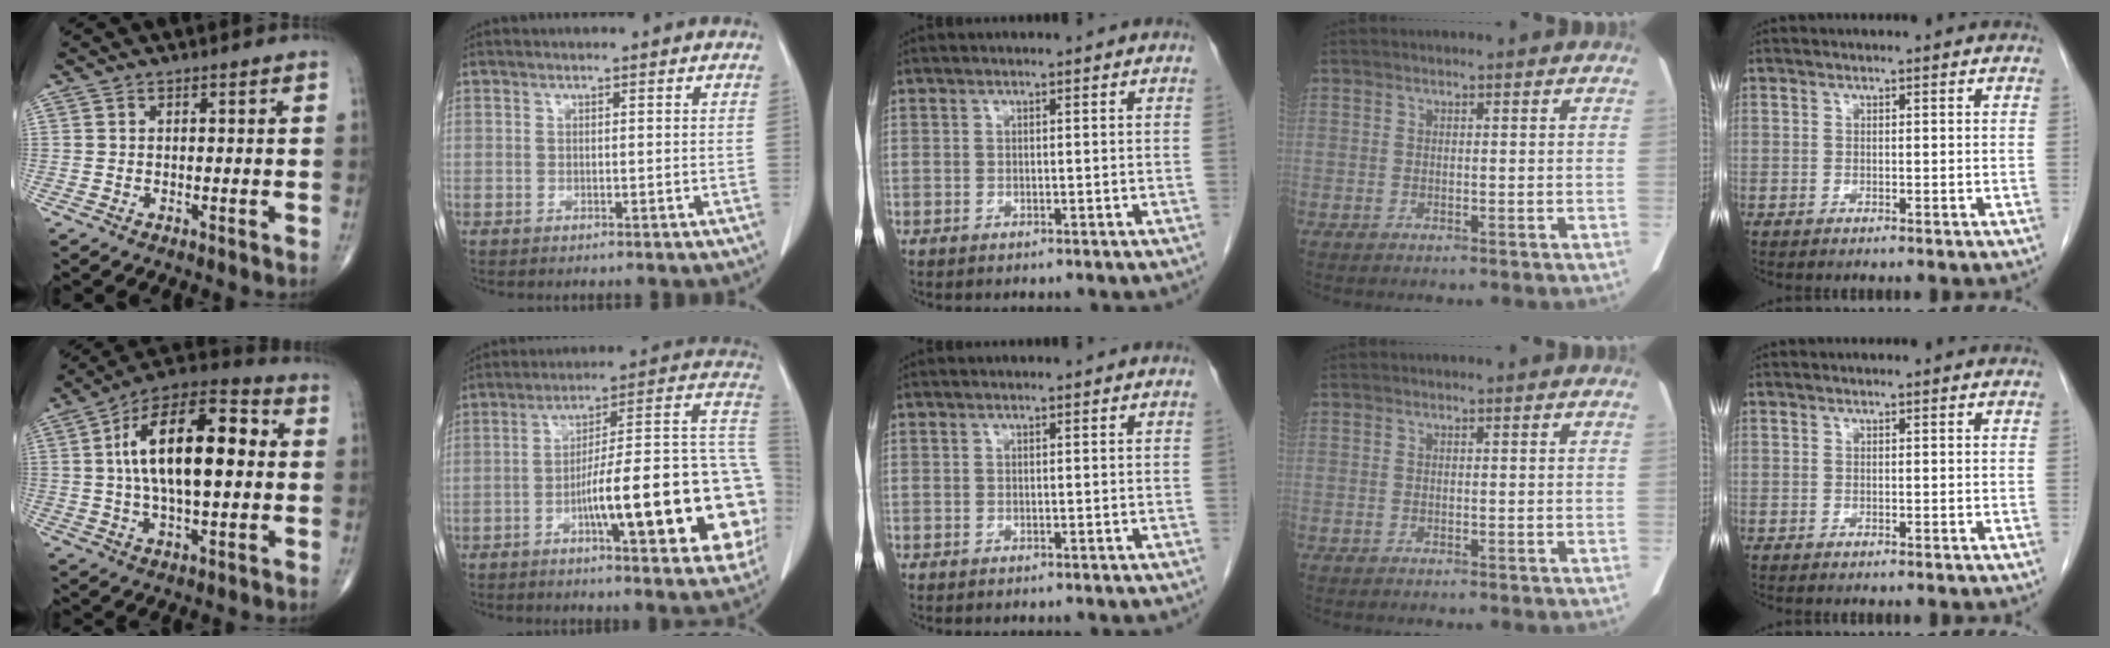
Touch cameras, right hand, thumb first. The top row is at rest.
{"thumb": {"total": 20.9, "force": [2.5, 9.3, 18.5], "torque": [-0.297, 0.029, 0.032]}, "index": {"total": 23.4, "force": [-6.1, 3.8, 22.3], "torque": [-0.223, 0.031, -0.078]}}